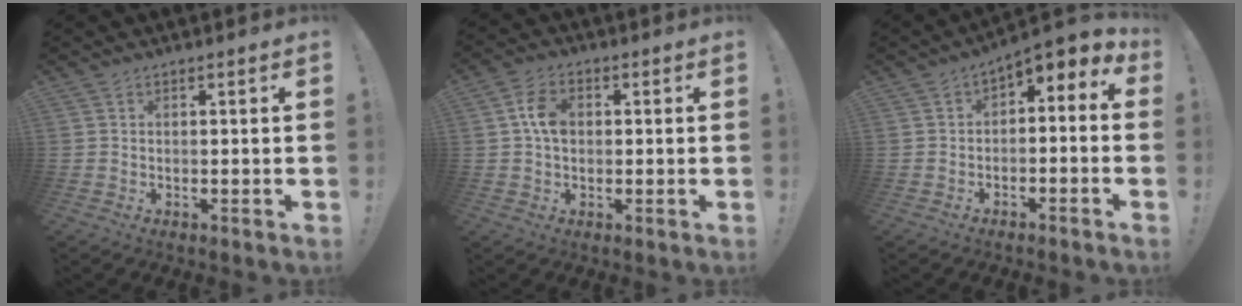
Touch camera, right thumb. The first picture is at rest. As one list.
[{"total": 7.4, "force": [0.7, 5.1, 5.2], "torque": [-0.085, 0.009, 0.013]}, {"total": 2.9, "force": [-0.1, 1.7, 2.4], "torque": [-0.037, -0.002, -0.001]}]